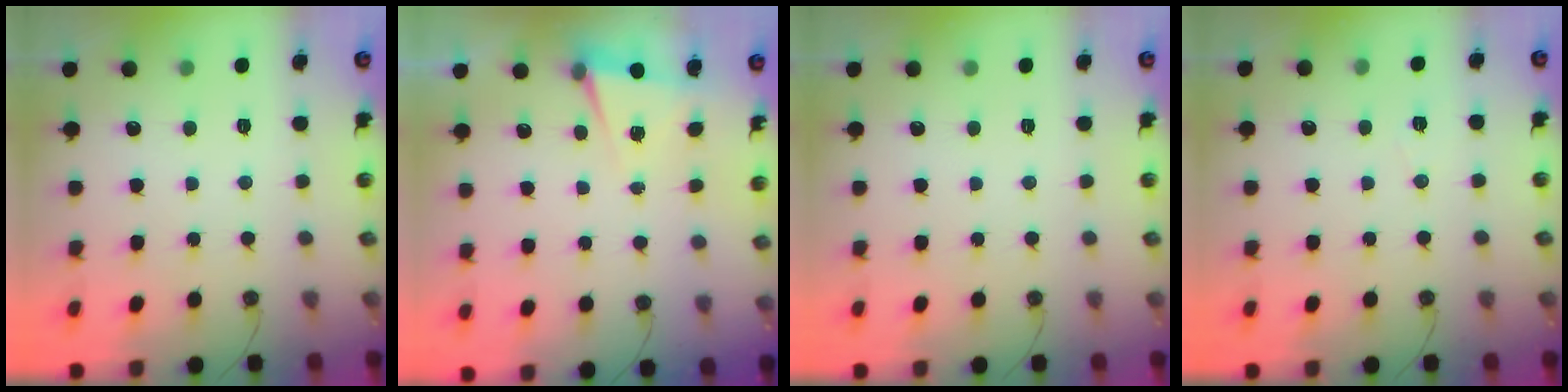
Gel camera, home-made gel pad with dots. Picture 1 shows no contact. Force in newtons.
{"total": 3.5, "press": 1.8, "slide": 3.0}
{"total": 0.0}
{"total": 6.3, "press": 4.4, "slide": 4.5}